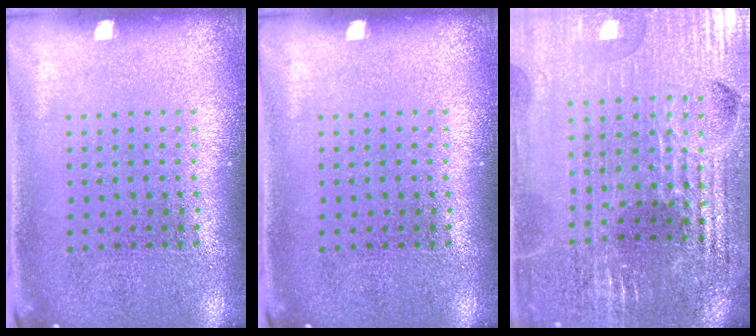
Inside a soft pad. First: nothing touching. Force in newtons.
{"total": 0.0}
{"total": 3.8, "press": 3.8, "slide": 0.8}